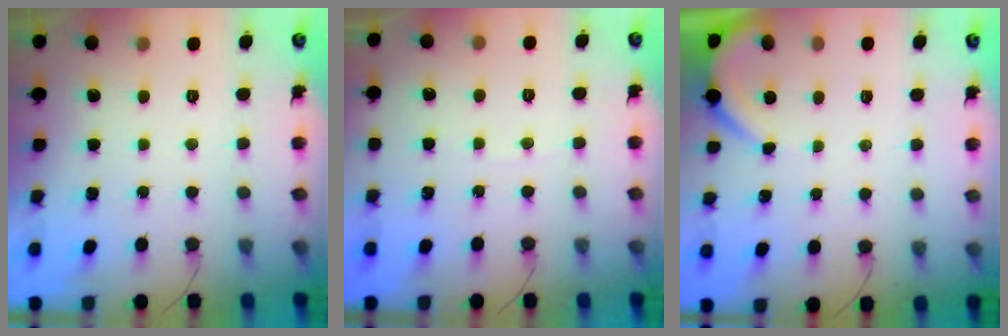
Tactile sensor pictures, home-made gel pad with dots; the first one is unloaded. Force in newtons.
{"total": 1.6, "press": 1.6, "slide": 0.2}
{"total": 2.7, "press": 2.7, "slide": 0.3}